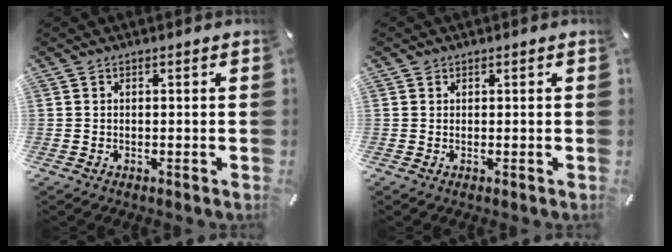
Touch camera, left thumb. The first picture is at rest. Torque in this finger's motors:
{"motor_torque": [-0.22, -0.12, 0.06, 0.01, 0.00]}